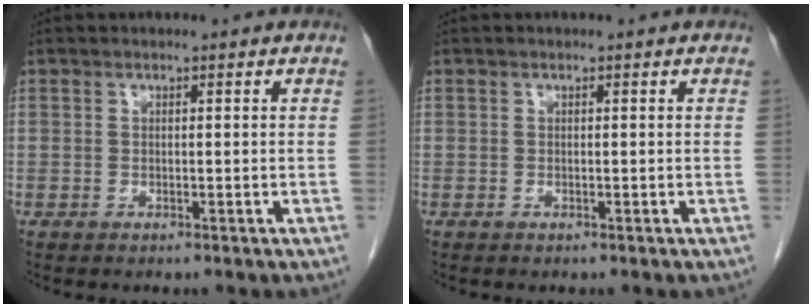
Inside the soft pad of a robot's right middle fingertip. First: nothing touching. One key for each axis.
{"total": 0.0}